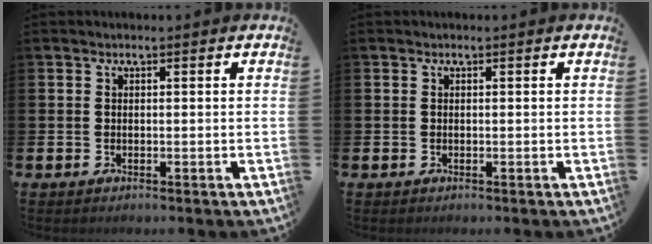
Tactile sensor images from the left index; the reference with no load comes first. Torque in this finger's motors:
{"motor_torque": [0.00, 0.00, 0.00, 0.01]}